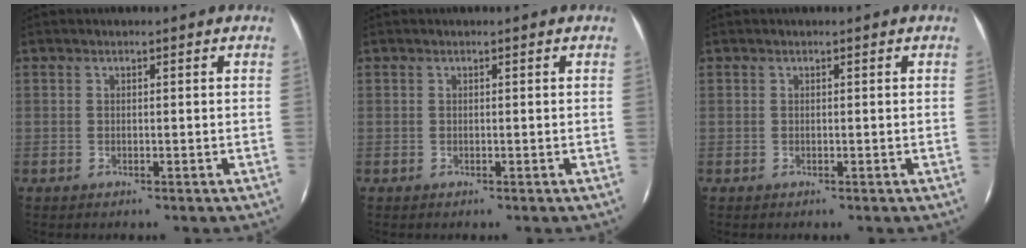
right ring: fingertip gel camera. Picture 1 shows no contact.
{"total": 0.0}
{"total": 0.0}